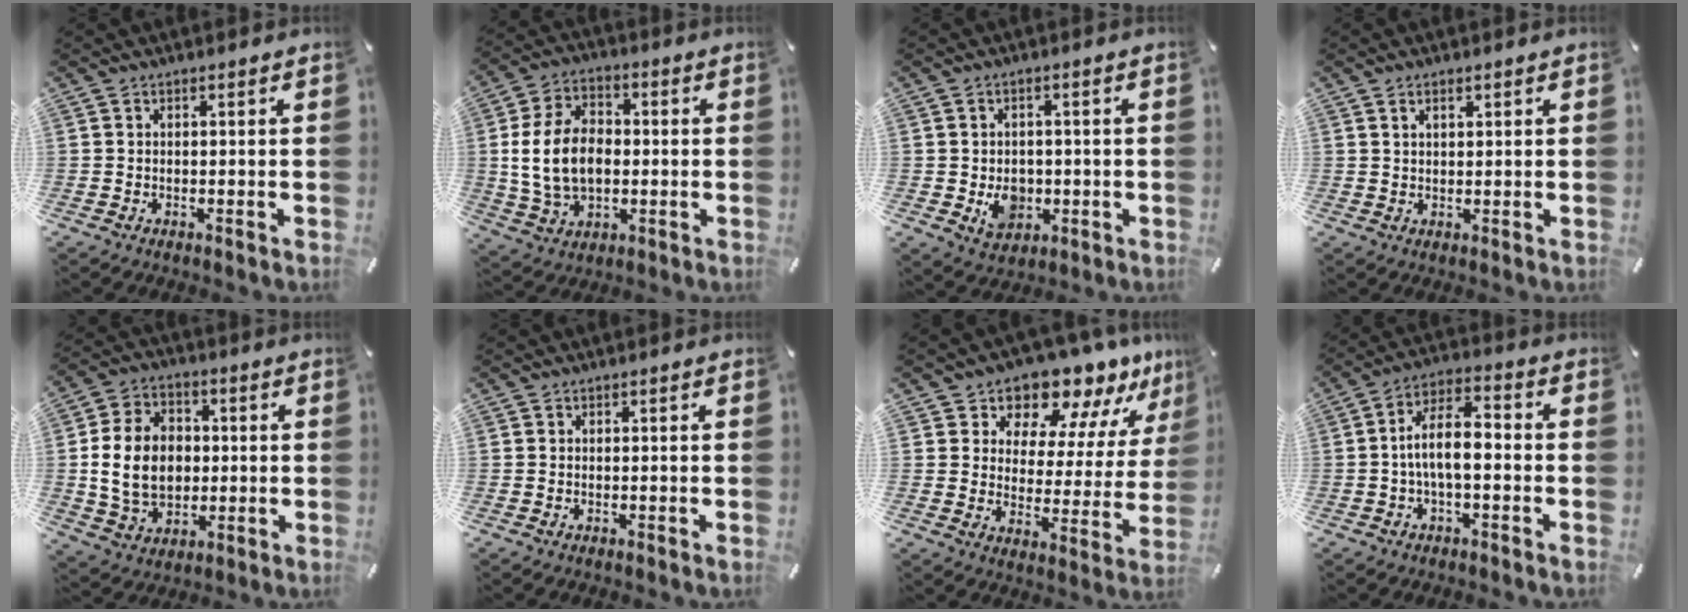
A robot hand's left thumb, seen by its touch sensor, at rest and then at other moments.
{"total": 13.6, "force": [-0.2, 9.9, 9.3], "torque": [-0.206, 0.013, -0.002]}
{"total": 6.5, "force": [-1.0, 5.5, 3.4], "torque": [-0.043, 0.002, -0.014]}
{"total": 2.1, "force": [1.2, 1.1, 1.3], "torque": [-0.029, 0.002, 0.022]}
{"total": 13.9, "force": [0.1, 11.0, 8.5], "torque": [-0.186, 0.016, 0.004]}
{"total": 0.0}
{"total": 12.5, "force": [11.5, 4.5, 1.7], "torque": [-0.034, -0.117, 0.203]}
{"total": 9.4, "force": [-1.7, 4.2, 8.3], "torque": [-0.159, 0.015, -0.031]}